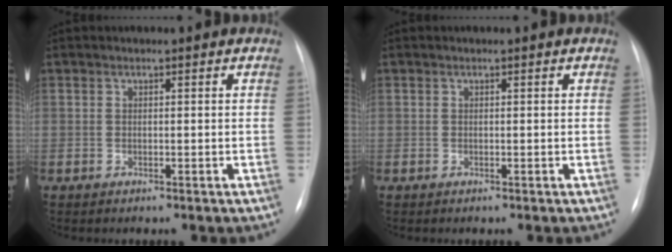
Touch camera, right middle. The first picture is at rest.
{"total": 0.0}